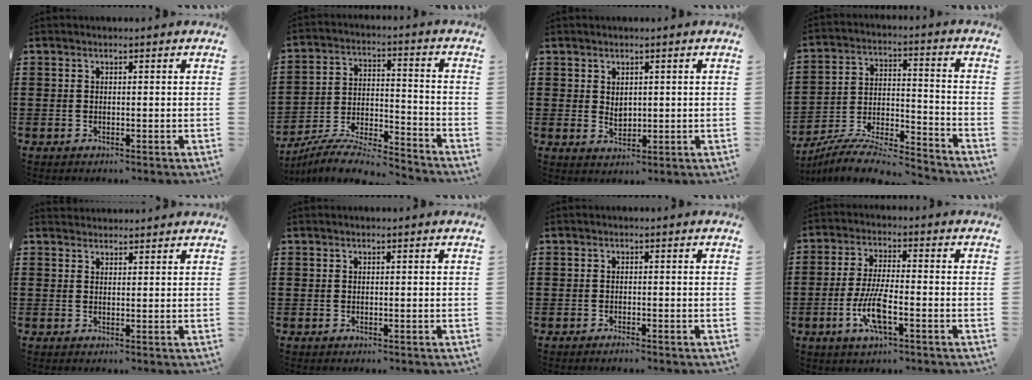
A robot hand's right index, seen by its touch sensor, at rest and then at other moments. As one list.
[{"total": 8.0, "force": [-7.5, 0.5, 2.6], "torque": [-0.045, 0.005, -0.146]}, {"total": 1.7, "force": [0.7, 1.1, 1.0], "torque": [-0.013, 0.000, 0.013]}, {"total": 8.3, "force": [-7.7, 0.7, 2.9], "torque": [-0.049, 0.006, -0.151]}, {"total": 1.6, "force": [1.5, -0.2, -0.5], "torque": [0.007, 0.002, 0.030]}, {"total": 0.0}, {"total": 0.9, "force": [-0.7, -0.4, 0.2], "torque": [-0.006, -0.004, -0.014]}, {"total": 7.3, "force": [-2.8, 1.8, 6.5], "torque": [-0.146, -0.015, -0.055]}]